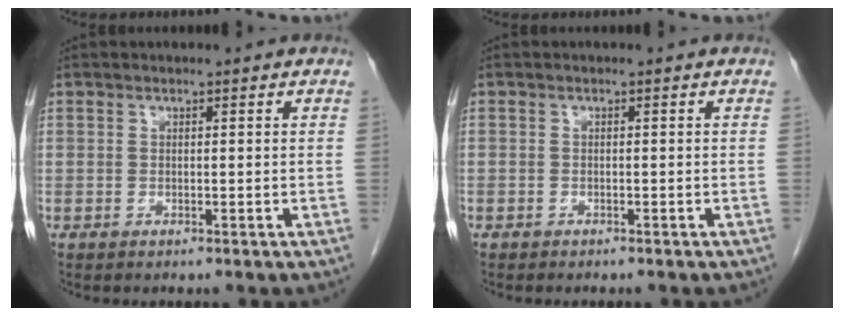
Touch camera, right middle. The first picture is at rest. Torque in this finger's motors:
{"motor_torque": [0.23, -0.24, -0.05, -0.17]}